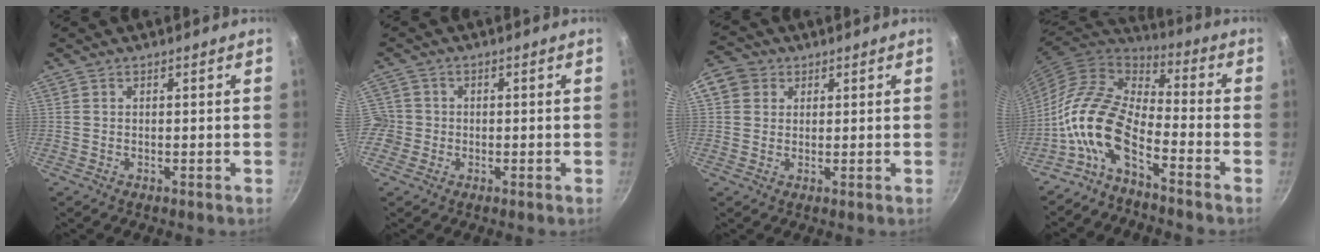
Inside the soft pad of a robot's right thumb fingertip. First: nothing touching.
{"total": 4.4, "force": [-1.1, 4.2, 0.9], "torque": [-0.002, 0.011, -0.021]}
{"total": 6.7, "force": [2.2, 5.7, 2.8], "torque": [-0.035, 0.007, 0.028]}
{"total": 13.9, "force": [-6.8, 6.6, 10.2], "torque": [-0.192, 0.068, -0.157]}